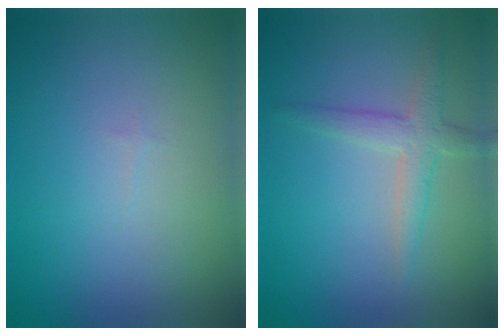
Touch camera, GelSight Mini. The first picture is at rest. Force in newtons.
{"total": 2.6, "press": 2.6, "slide": 0.1}